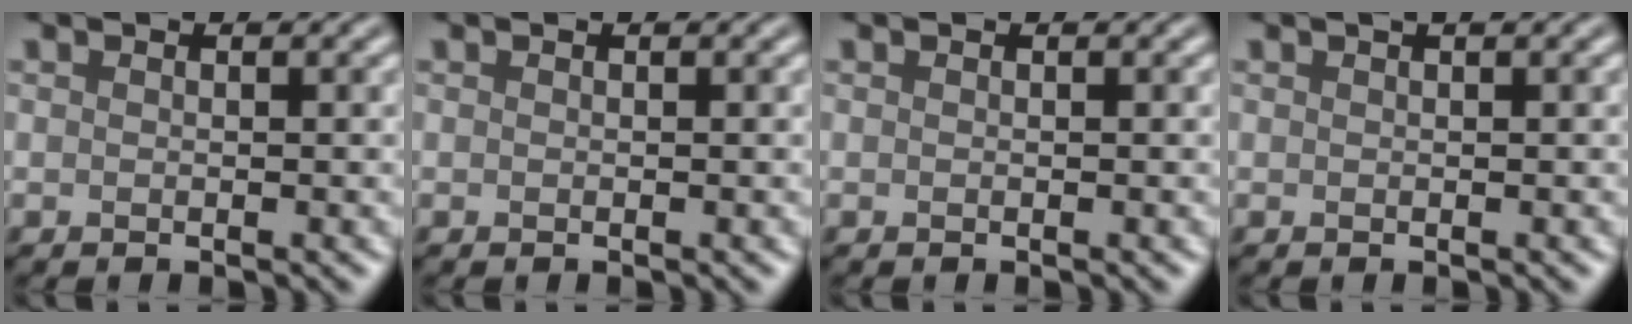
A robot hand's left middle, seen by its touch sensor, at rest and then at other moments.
{"total": 0.0}
{"total": 0.0}
{"total": 1.0, "force": [0.6, 0.2, 0.8], "torque": [-0.009, 0.008, 0.007]}